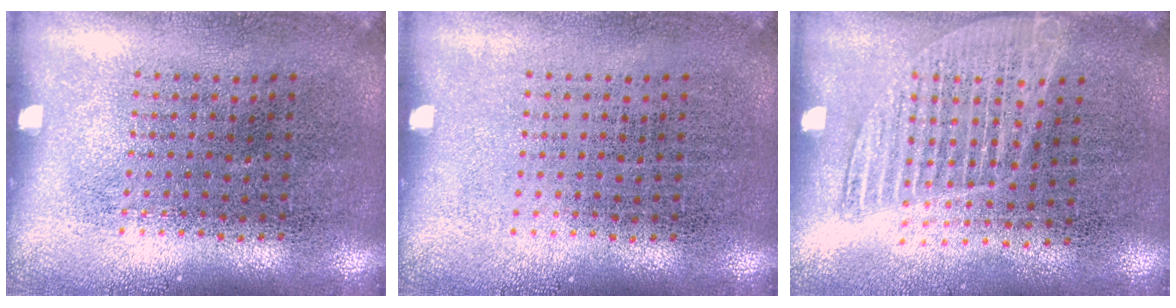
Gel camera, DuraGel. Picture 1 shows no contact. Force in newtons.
{"total": 0.0}
{"total": 1.2, "press": 1.1, "slide": 0.5}